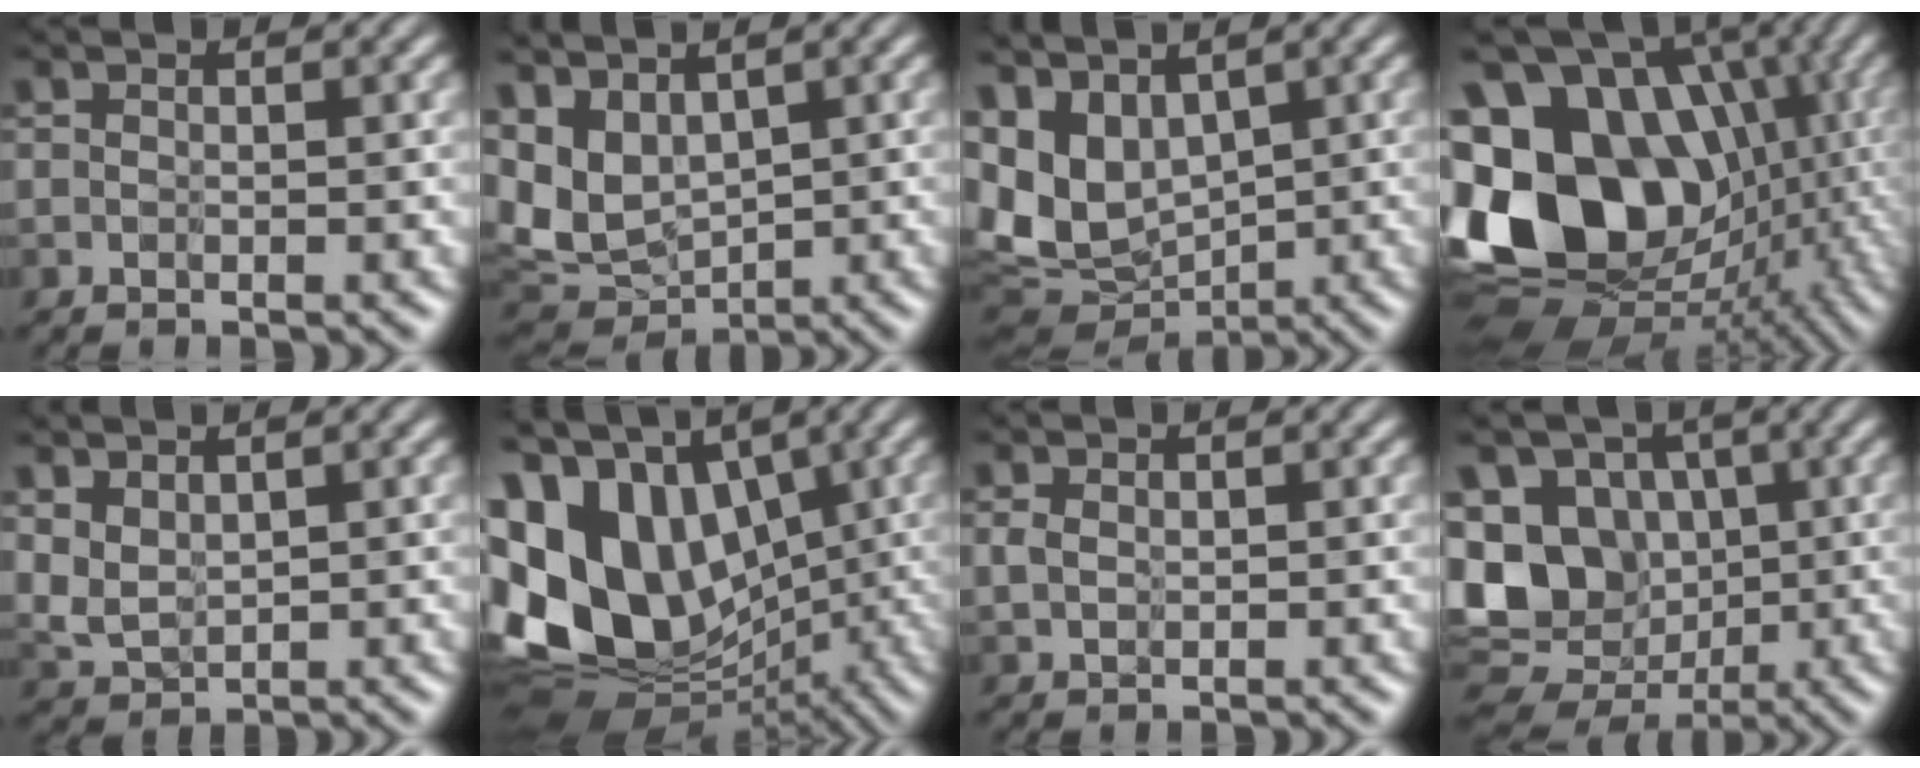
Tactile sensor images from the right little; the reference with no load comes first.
{"total": 4.4, "force": [1.2, 2.6, 3.4], "torque": [-0.103, -0.021, 0.037]}
{"total": 6.2, "force": [1.0, 4.2, 4.5], "torque": [-0.109, -0.021, 0.050]}
{"total": 20.0, "force": [-0.1, 15.9, 12.2], "torque": [-0.235, 0.000, -0.019]}
{"total": 1.8, "force": [0.9, 1.0, 1.2], "torque": [-0.054, -0.017, 0.038]}
{"total": 13.8, "force": [1.8, 10.0, 9.4], "torque": [-0.213, -0.006, 0.057]}
{"total": 0.0}
{"total": 11.6, "force": [-1.2, 10.1, 5.6], "torque": [-0.152, 0.005, -0.011]}